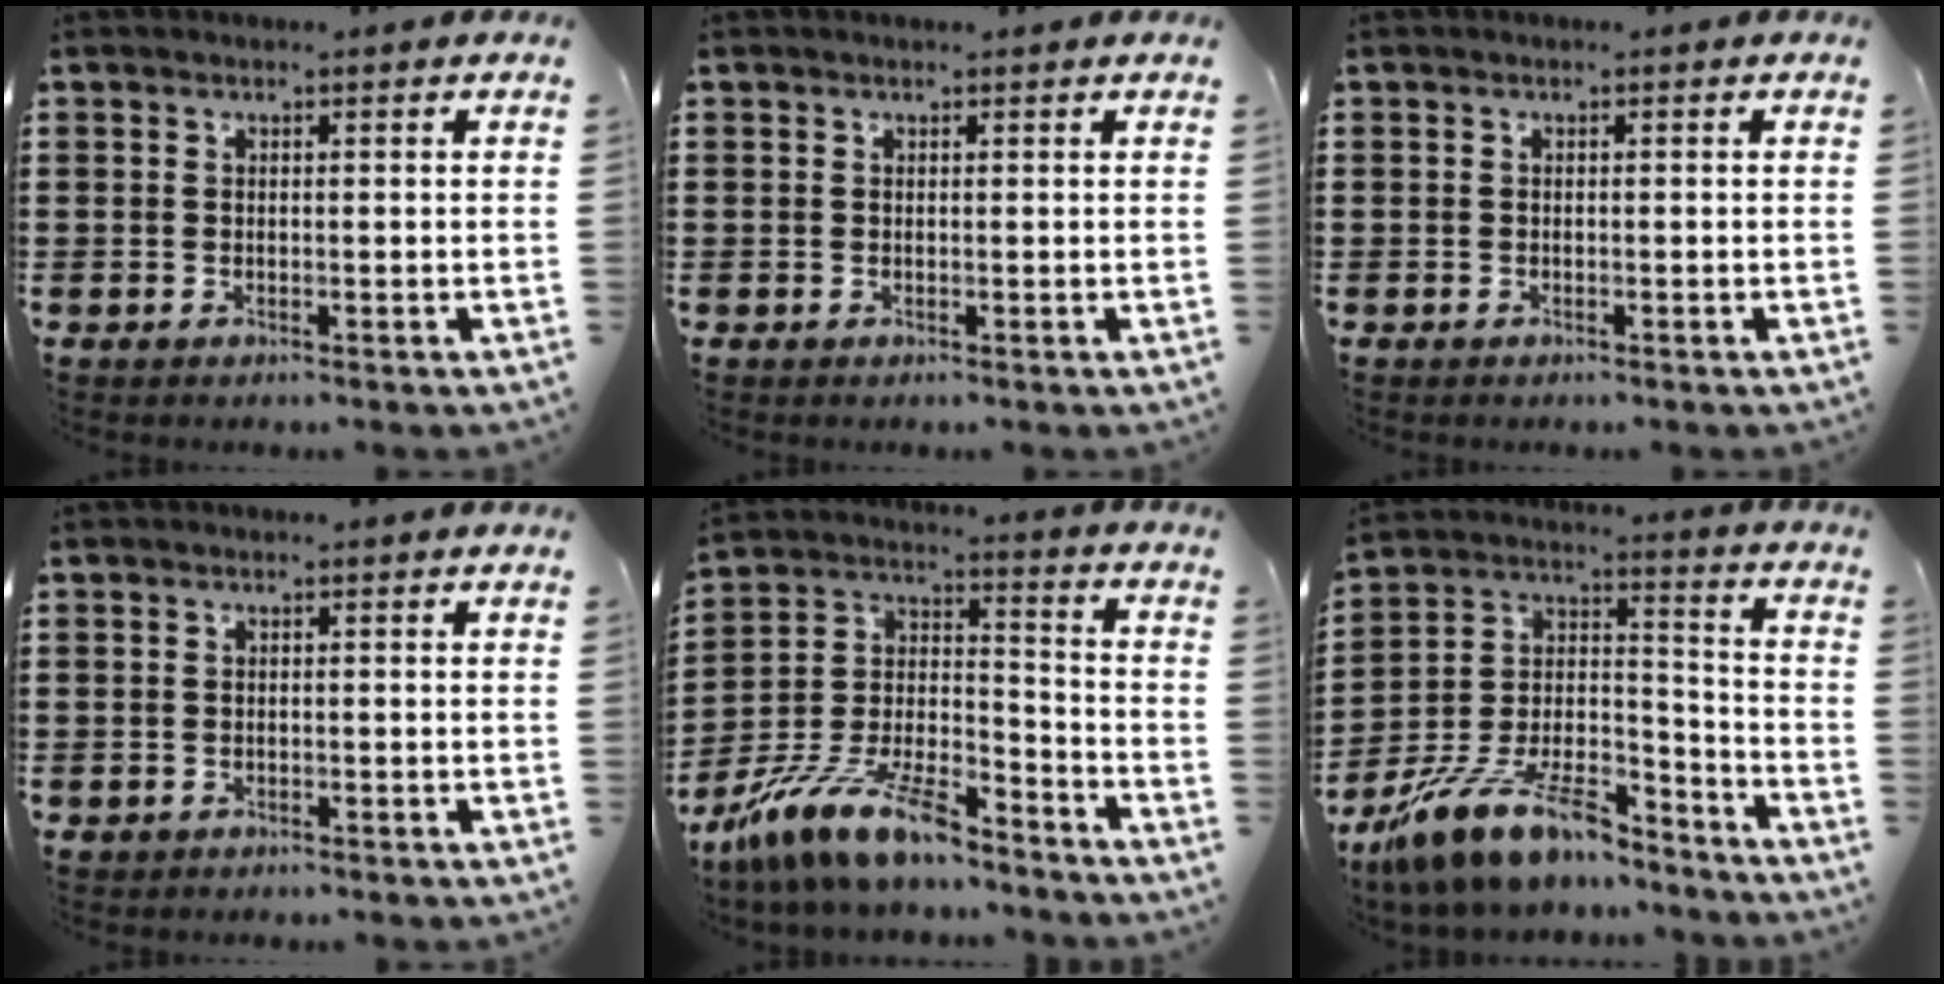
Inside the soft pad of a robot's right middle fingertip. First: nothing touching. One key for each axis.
{"total": 0.0}
{"total": 0.0}
{"total": 0.7, "fx": -0.5, "fy": 0.4, "fz": 0.0, "tx": -0.003, "ty": 0.002, "tz": -0.012}
{"total": 12.9, "fx": -10.7, "fy": 2.3, "fz": 6.9, "tx": -0.140, "ty": 0.022, "tz": -0.208}
{"total": 12.9, "fx": -10.2, "fy": 4.3, "fz": 6.6, "tx": -0.136, "ty": 0.028, "tz": -0.193}